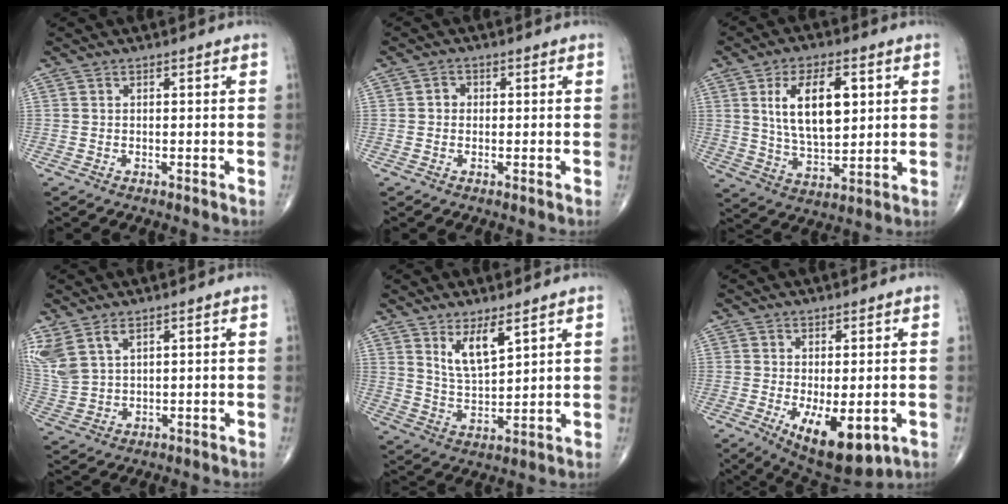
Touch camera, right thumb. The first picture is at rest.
{"total": 1.6, "force": [0.0, 1.4, 0.7], "torque": [-0.001, 0.005, -0.005]}
{"total": 14.0, "force": [3.7, 7.0, 11.5], "torque": [-0.186, -0.013, 0.075]}
{"total": 9.1, "force": [5.1, 4.9, 5.8], "torque": [-0.144, -0.008, 0.120]}
{"total": 7.6, "force": [4.3, 2.6, 5.6], "torque": [-0.095, -0.038, 0.088]}
{"total": 11.6, "force": [-3.8, 5.1, 9.8], "torque": [-0.139, -0.018, -0.042]}